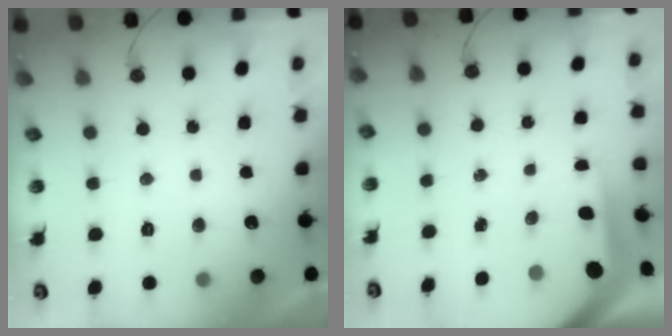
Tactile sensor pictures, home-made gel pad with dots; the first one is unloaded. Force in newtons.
{"total": 5.9, "press": 5.9, "slide": 0.4}